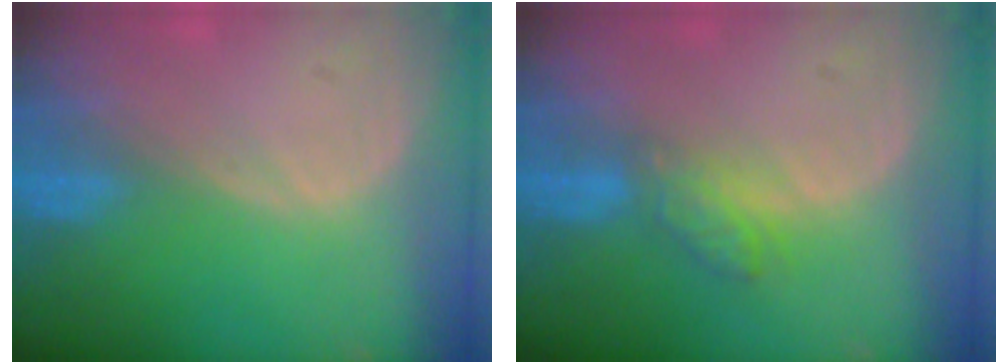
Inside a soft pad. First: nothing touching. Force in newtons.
{"total": 4.3, "press": 4.1, "slide": 1.5}